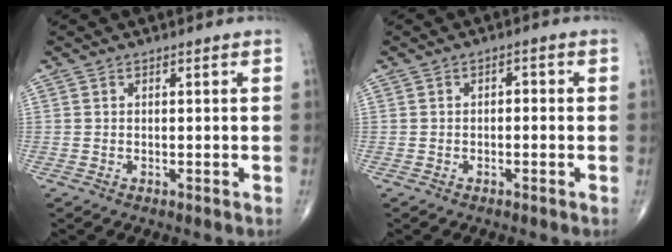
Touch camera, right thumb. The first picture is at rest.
{"total": 1.6, "force": [-0.1, 0.9, 1.2], "torque": [-0.012, 0.008, -0.006]}